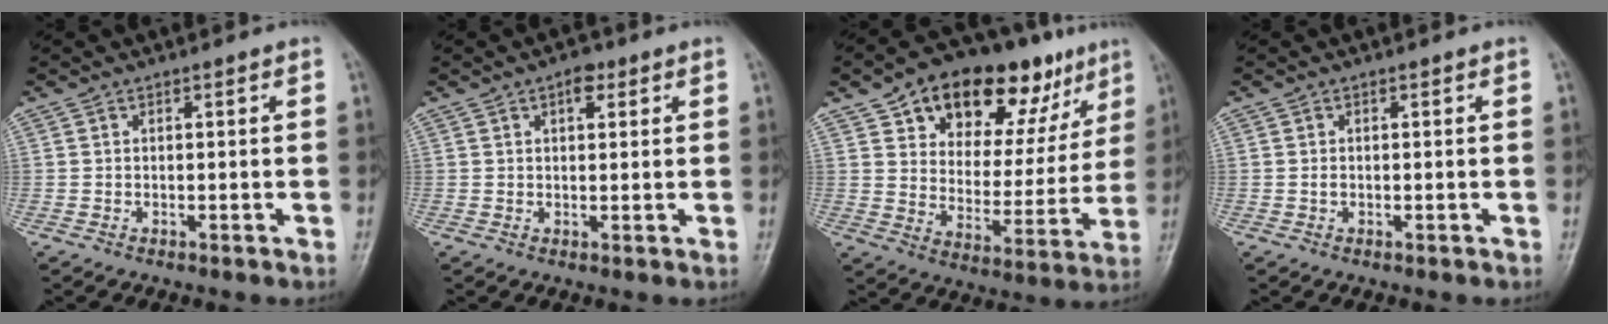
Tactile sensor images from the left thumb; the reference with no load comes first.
{"total": 3.0, "force": [1.5, 1.7, 2.0], "torque": [-0.019, -0.003, 0.021]}
{"total": 23.1, "force": [13.0, 12.6, 14.3], "torque": [-0.158, -0.019, 0.202]}
{"total": 0.6, "force": [0.0, 0.4, 0.4], "torque": [-0.008, 0.000, 0.000]}